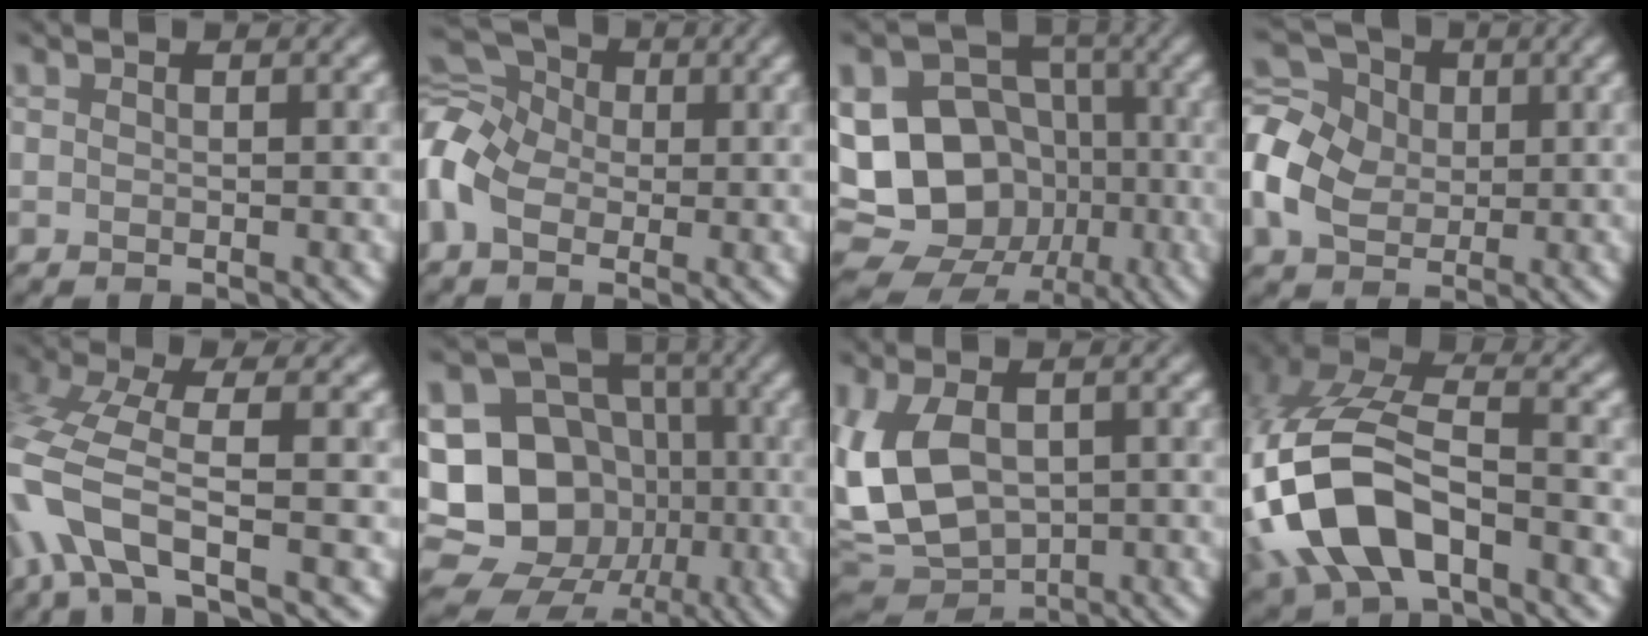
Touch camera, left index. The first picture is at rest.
{"total": 9.4, "force": [-0.4, 6.9, 6.4], "torque": [-0.160, 0.016, -0.020]}
{"total": 15.1, "force": [-2.6, 13.0, 7.2], "torque": [-0.141, 0.003, -0.046]}
{"total": 7.2, "force": [-0.4, 5.8, 4.2], "torque": [-0.113, 0.014, -0.025]}
{"total": 7.0, "force": [-2.8, 2.7, 5.9], "torque": [-0.134, 0.006, -0.068]}
{"total": 16.7, "force": [-3.1, 14.8, 6.9], "torque": [-0.150, 0.008, -0.057]}
{"total": 8.9, "force": [0.1, 5.7, 6.8], "torque": [-0.158, -0.010, 0.000]}
{"total": 11.4, "force": [-3.6, 6.2, 8.9], "torque": [-0.216, 0.000, -0.071]}